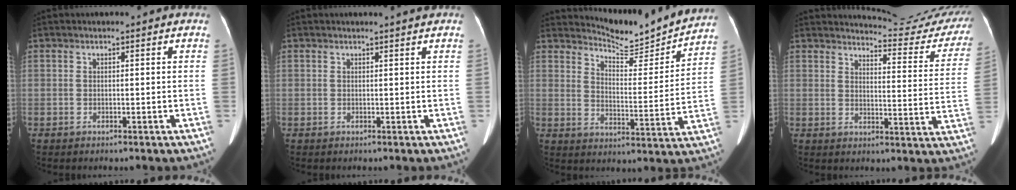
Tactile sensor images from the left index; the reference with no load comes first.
{"total": 1.4, "force": [1.3, -0.4, 0.4], "torque": [-0.012, -0.003, 0.019]}
{"total": 12.5, "force": [12.3, 0.6, 1.9], "torque": [-0.036, -0.029, 0.170]}
{"total": 17.2, "force": [17.0, 1.8, 2.1], "torque": [-0.006, -0.101, 0.171]}